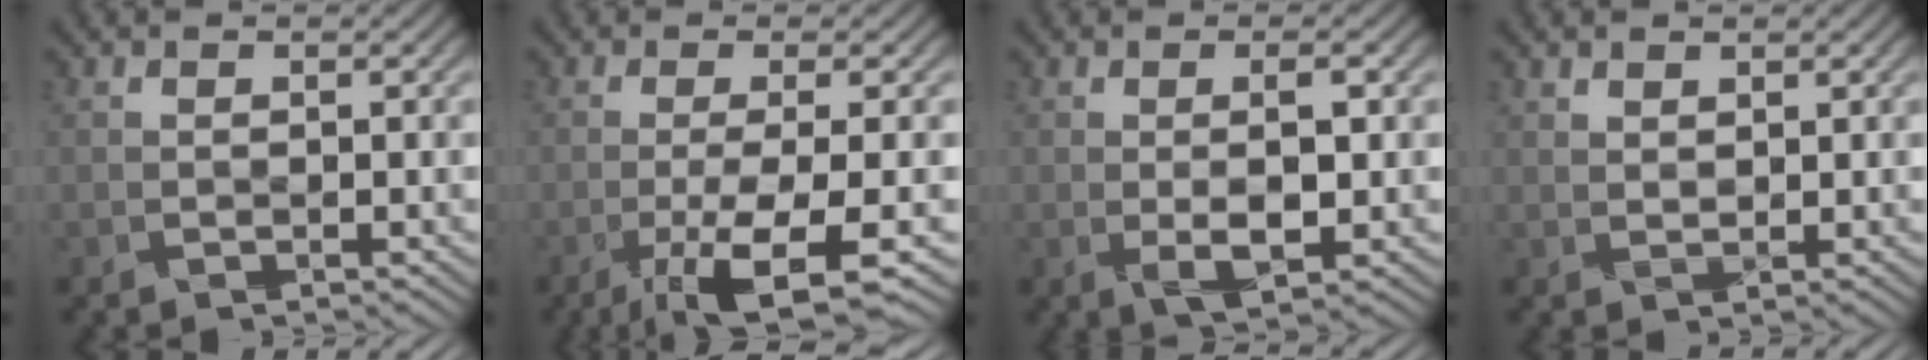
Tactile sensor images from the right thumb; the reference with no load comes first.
{"total": 8.6, "force": [-3.7, 1.8, 7.5], "torque": [-0.117, 0.001, -0.063]}
{"total": 4.4, "force": [-0.2, 1.4, 4.2], "torque": [-0.080, -0.003, -0.002]}
{"total": 1.3, "force": [1.1, 0.5, 0.5], "torque": [-0.016, -0.003, 0.024]}